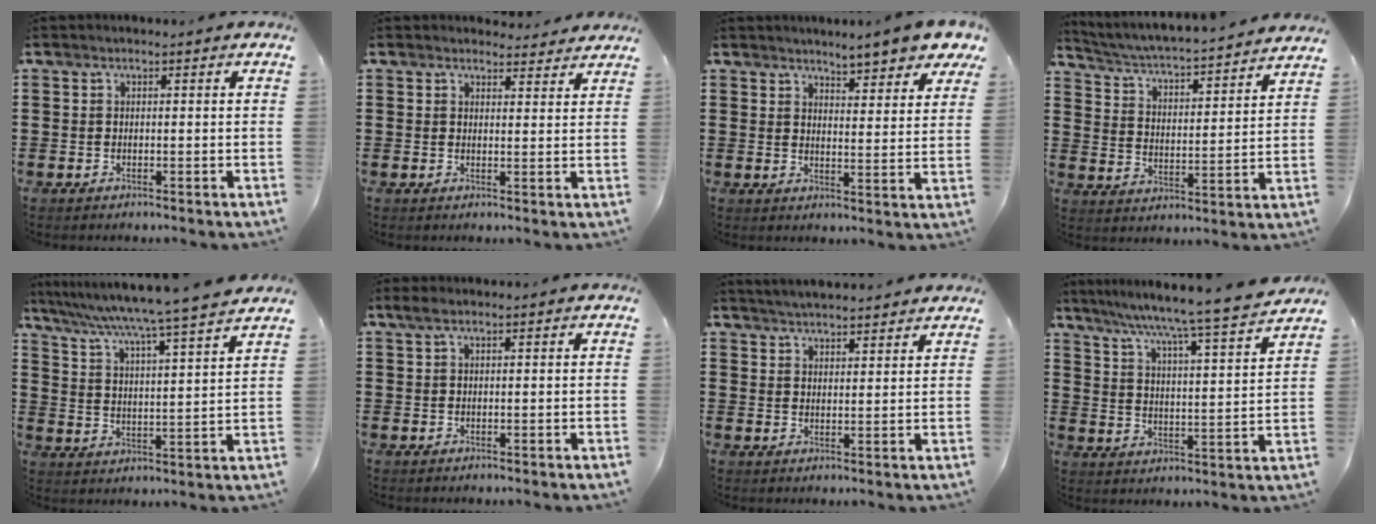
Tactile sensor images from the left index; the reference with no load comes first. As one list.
[{"total": 2.7, "force": [2.6, 0.7, 0.3], "torque": [-0.005, -0.009, 0.047]}, {"total": 5.6, "force": [5.2, 0.1, 2.0], "torque": [-0.041, -0.023, 0.090]}, {"total": 3.5, "force": [3.4, -0.5, 0.9], "torque": [-0.036, -0.037, 0.047]}, {"total": 5.5, "force": [4.8, -1.4, 2.4], "torque": [-0.069, -0.048, 0.069]}, {"total": 1.6, "force": [0.7, 0.4, 1.3], "torque": [-0.027, 0.003, 0.013]}, {"total": 3.2, "force": [3.2, -0.4, 0.0], "torque": [-0.009, -0.012, 0.058]}, {"total": 6.4, "force": [5.7, -1.1, 2.8], "torque": [-0.079, -0.051, 0.085]}]